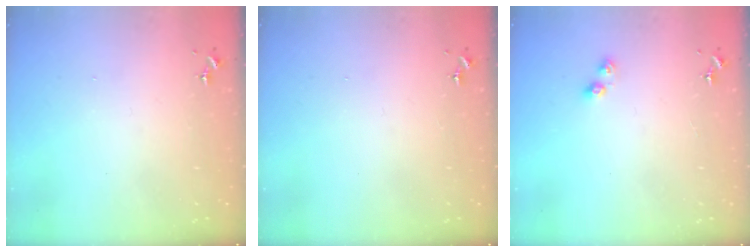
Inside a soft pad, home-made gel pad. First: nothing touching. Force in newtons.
{"total": 0.0}
{"total": 4.6, "press": 4.6, "slide": 0.0}